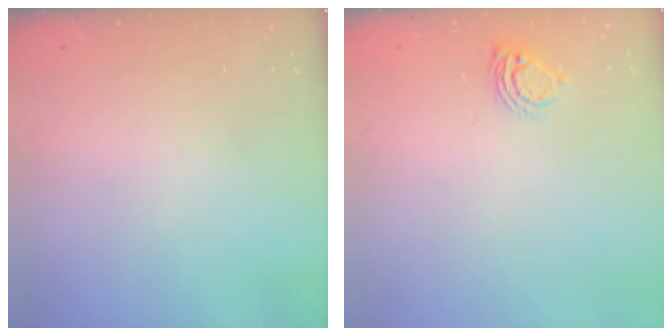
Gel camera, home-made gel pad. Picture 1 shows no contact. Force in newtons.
{"total": 6.4, "press": 6.4, "slide": 0.4}